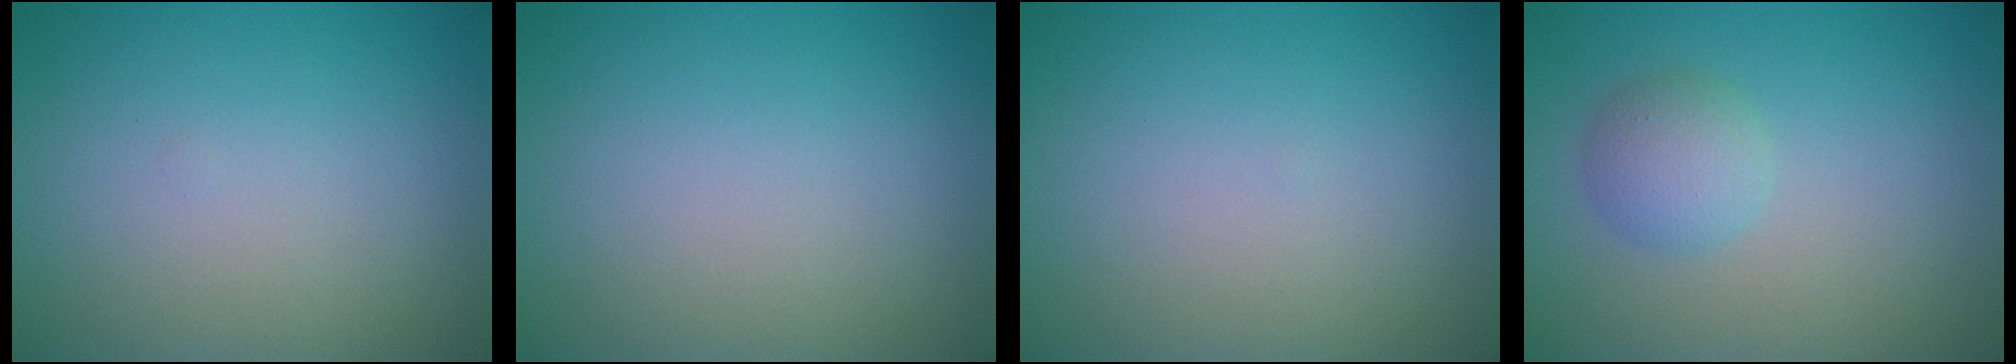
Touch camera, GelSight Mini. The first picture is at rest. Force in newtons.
{"total": 0.0}
{"total": 0.0}
{"total": 2.5, "press": 2.5, "slide": 0.1}